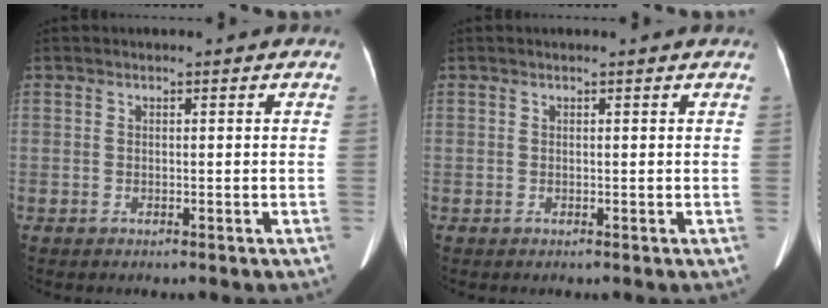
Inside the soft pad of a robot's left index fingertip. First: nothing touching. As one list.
[{"total": 1.1, "force": [1.0, 0.0, 0.4], "torque": [-0.010, 0.007, 0.014]}]